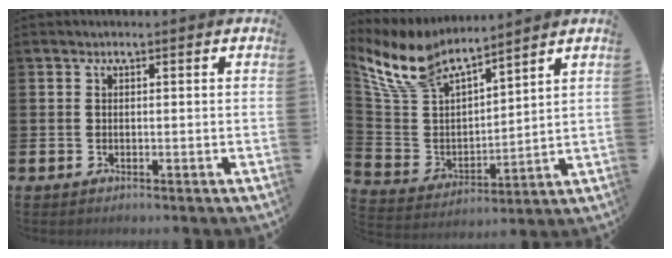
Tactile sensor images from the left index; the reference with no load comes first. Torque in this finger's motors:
{"motor_torque": [1.94, -0.20, 0.20, 0.15]}